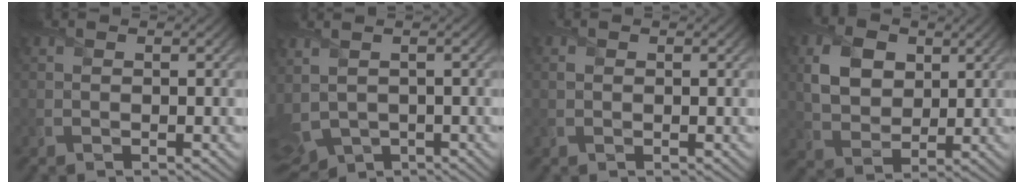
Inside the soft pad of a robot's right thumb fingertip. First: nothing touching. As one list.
[{"total": 6.2, "force": [-1.0, 3.6, 4.9], "torque": [-0.137, -0.022, -0.003]}, {"total": 0.6, "force": [0.3, 0.5, 0.3], "torque": [-0.010, -0.001, 0.004]}, {"total": 7.2, "force": [2.4, 5.1, 4.4], "torque": [-0.108, 0.001, 0.042]}]